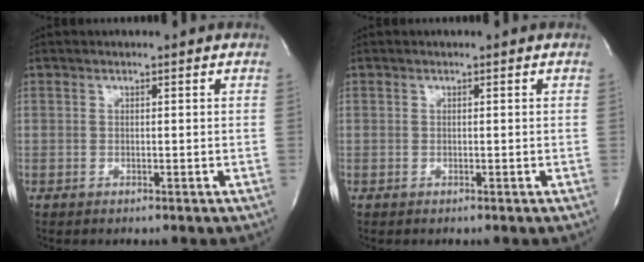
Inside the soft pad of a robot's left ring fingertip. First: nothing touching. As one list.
[{"total": 0.0}]